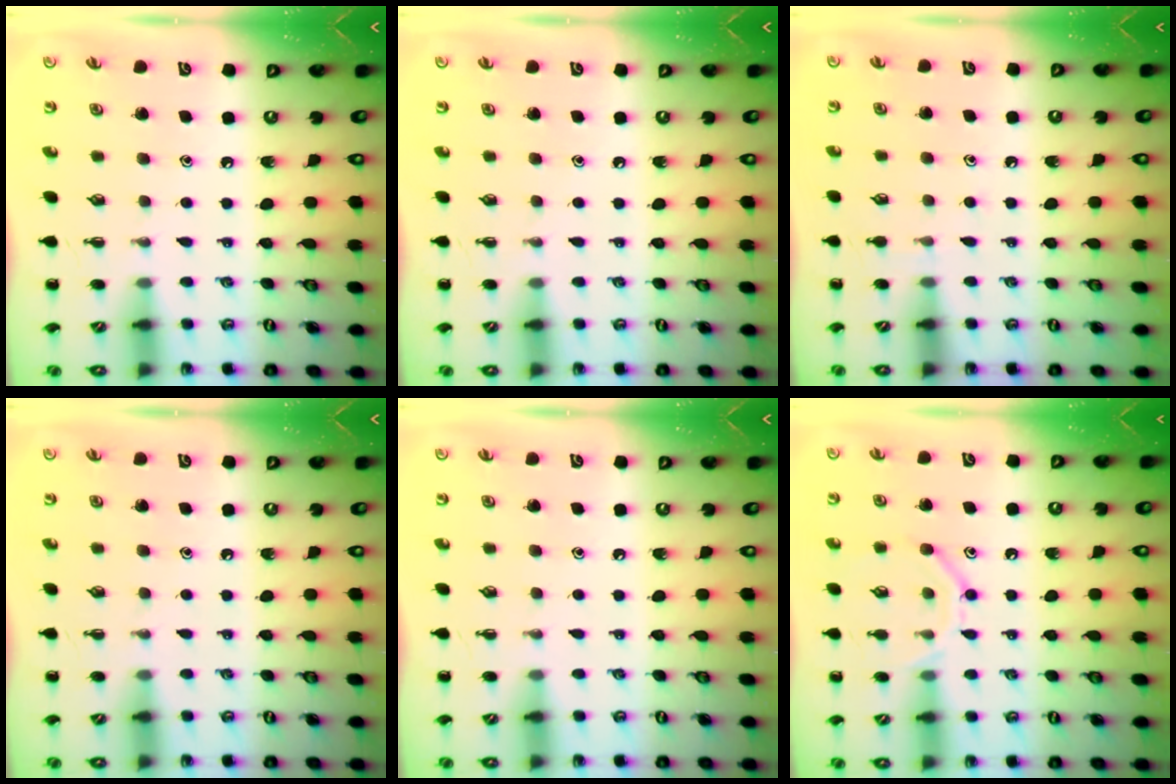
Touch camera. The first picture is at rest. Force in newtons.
{"total": 0.0}
{"total": 4.6, "press": 4.4, "slide": 1.5}
{"total": 0.0}
{"total": 0.0}
{"total": 10.5, "press": 10.4, "slide": 1.2}